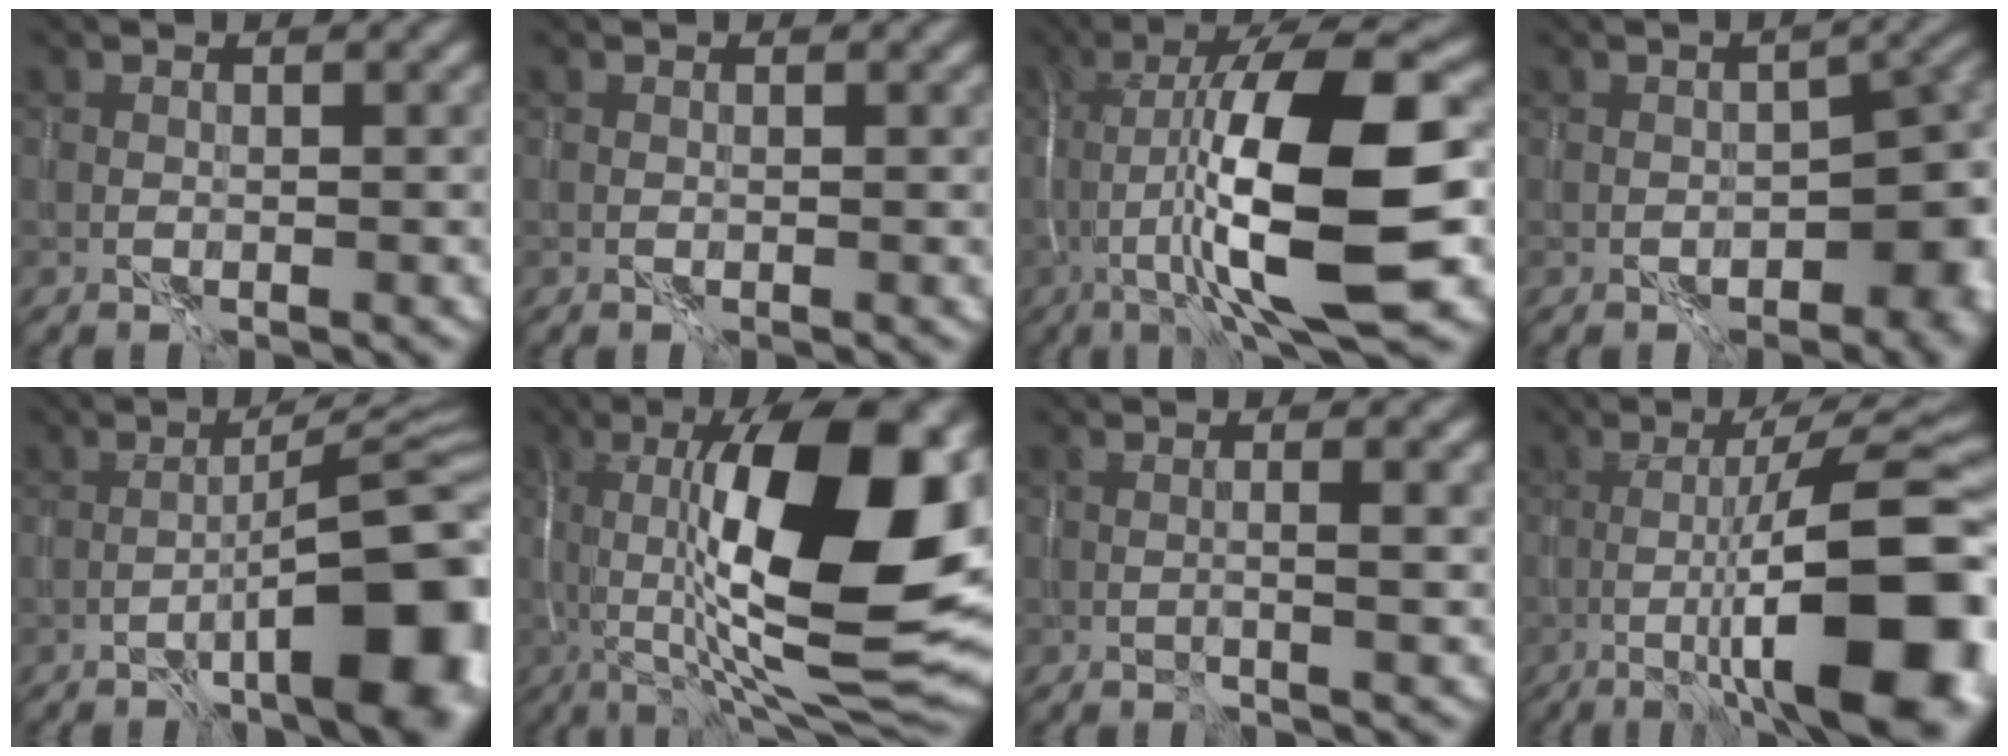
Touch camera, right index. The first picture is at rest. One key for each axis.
{"total": 0.0}
{"total": 13.1, "fx": -2.0, "fy": 2.2, "fz": 12.7, "tx": -0.206, "ty": 0.021, "tz": -0.036}
{"total": 9.4, "fx": -3.1, "fy": 5.4, "fz": 7.1, "tx": -0.045, "ty": -0.007, "tz": -0.037}
{"total": 10.7, "fx": -3.9, "fy": 2.2, "fz": 9.7, "tx": -0.125, "ty": 0.016, "tz": -0.056}
{"total": 16.0, "fx": 2.3, "fy": 4.6, "fz": 15.1, "tx": -0.225, "ty": 0.001, "tz": 0.030}
{"total": 2.5, "fx": 0.0, "fy": 0.3, "fz": 2.5, "tx": -0.040, "ty": 0.004, "tz": 0.000}
{"total": 14.1, "fx": -3.3, "fy": 2.7, "fz": 13.4, "tx": -0.183, "ty": 0.024, "tz": -0.051}